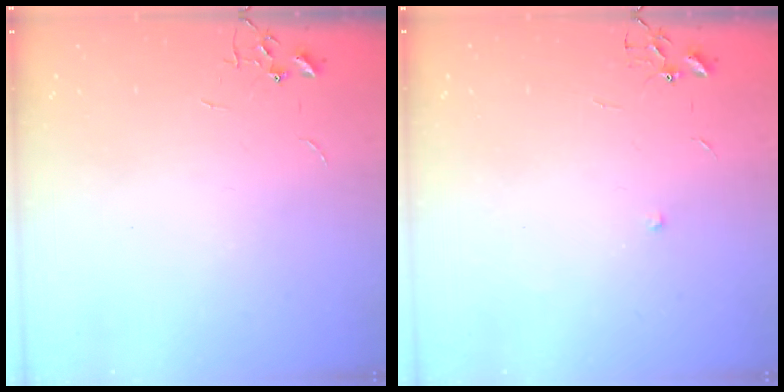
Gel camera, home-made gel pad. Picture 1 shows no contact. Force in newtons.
{"total": 4.7, "press": 4.6, "slide": 0.7}